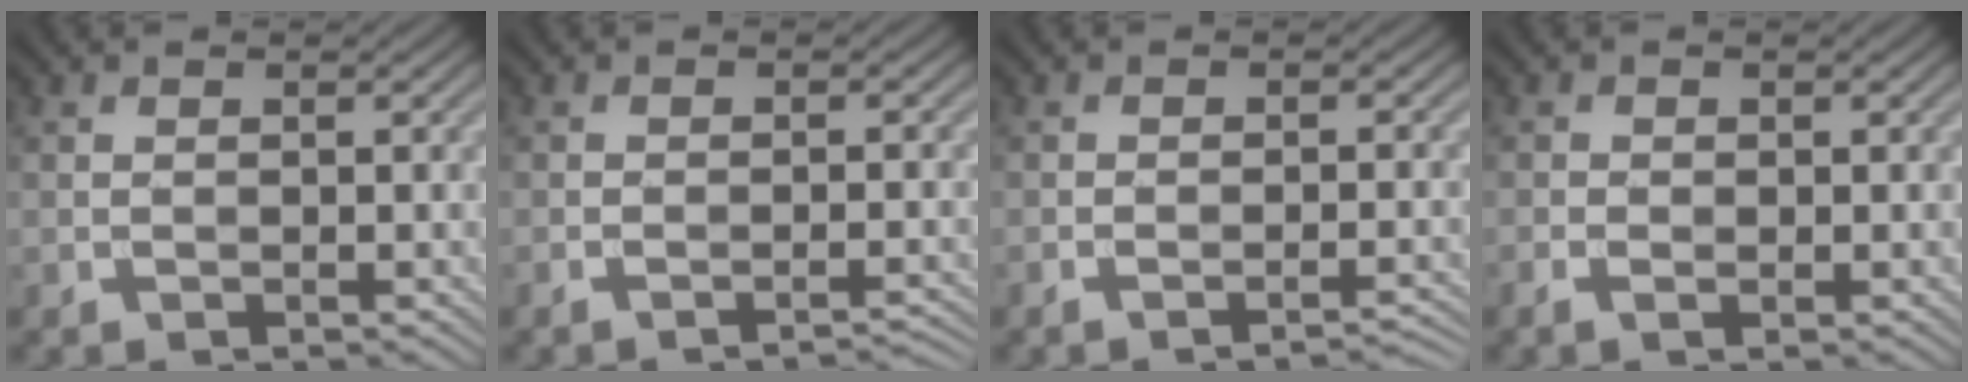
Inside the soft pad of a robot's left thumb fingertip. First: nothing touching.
{"total": 2.3, "force": [-2.0, 0.2, 1.2], "torque": [-0.010, 0.005, -0.035]}
{"total": 2.6, "force": [-2.1, 0.3, 1.5], "torque": [-0.017, 0.005, -0.037]}
{"total": 1.3, "force": [-0.5, 0.8, 0.9], "torque": [-0.019, -0.003, -0.010]}